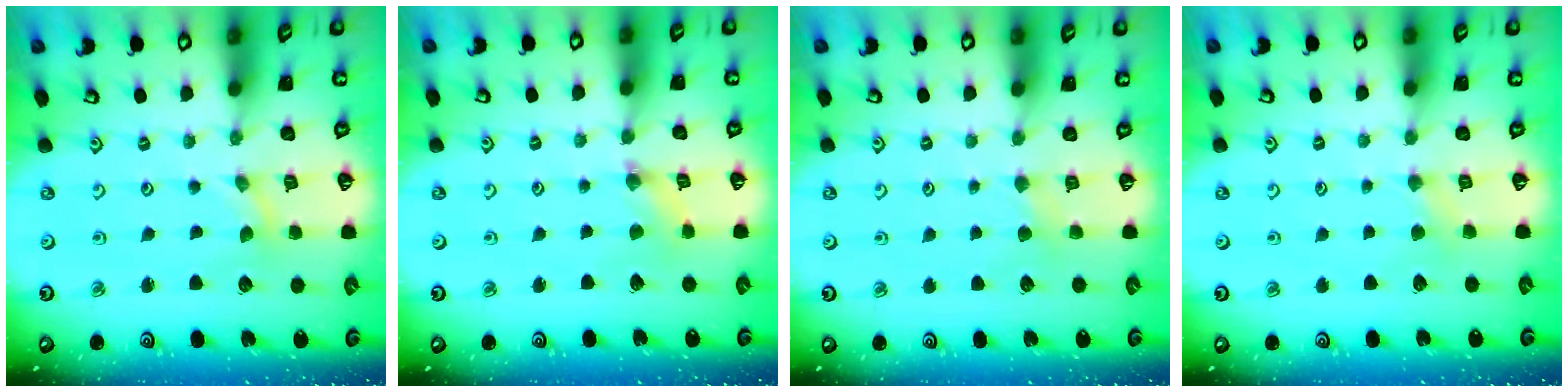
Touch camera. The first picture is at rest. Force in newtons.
{"total": 1.0, "press": 1.0, "slide": 0.3}
{"total": 1.9, "press": 1.8, "slide": 0.4}
{"total": 2.9, "press": 2.9, "slide": 0.3}